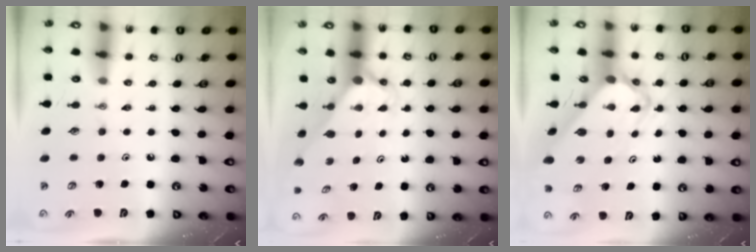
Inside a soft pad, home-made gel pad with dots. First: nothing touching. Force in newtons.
{"total": 2.5, "press": 2.5, "slide": 0.3}
{"total": 5.9, "press": 5.9, "slide": 0.5}